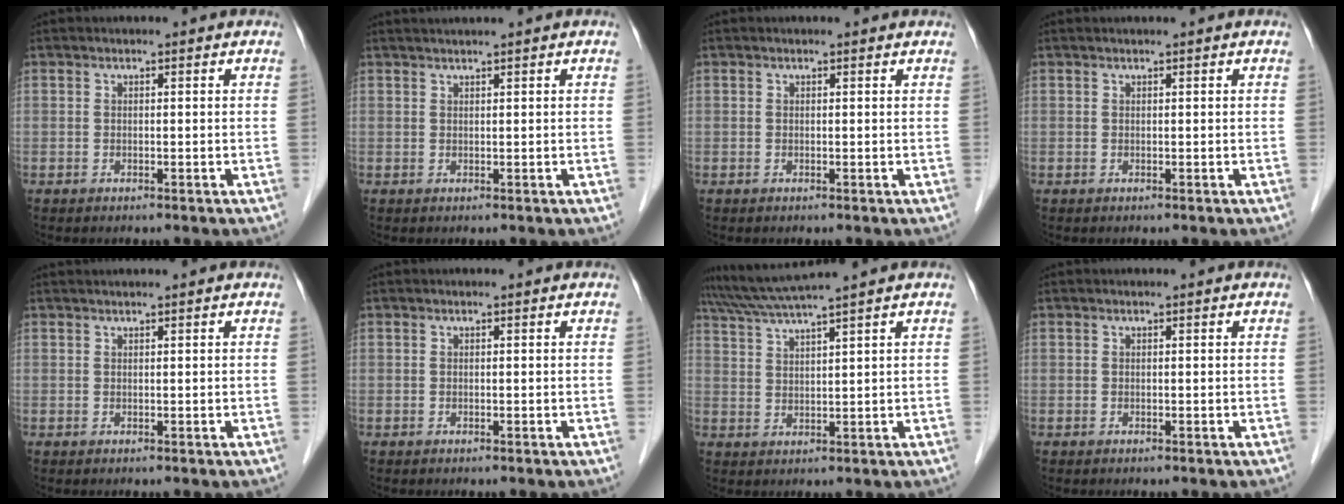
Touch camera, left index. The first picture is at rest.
{"total": 2.2, "force": [1.9, -0.4, 1.1], "torque": [-0.010, 0.019, 0.037]}
{"total": 0.6, "force": [0.6, 0.2, 0.1], "torque": [-0.011, 0.001, 0.002]}
{"total": 0.5, "force": [0.4, -0.1, 0.3], "torque": [-0.003, 0.009, 0.009]}
{"total": 1.7, "force": [1.5, -0.1, 0.8], "torque": [-0.007, 0.023, 0.027]}
{"total": 0.0}
{"total": 6.6, "force": [5.6, -1.9, 2.9], "torque": [-0.059, 0.011, 0.107]}
{"total": 0.0}